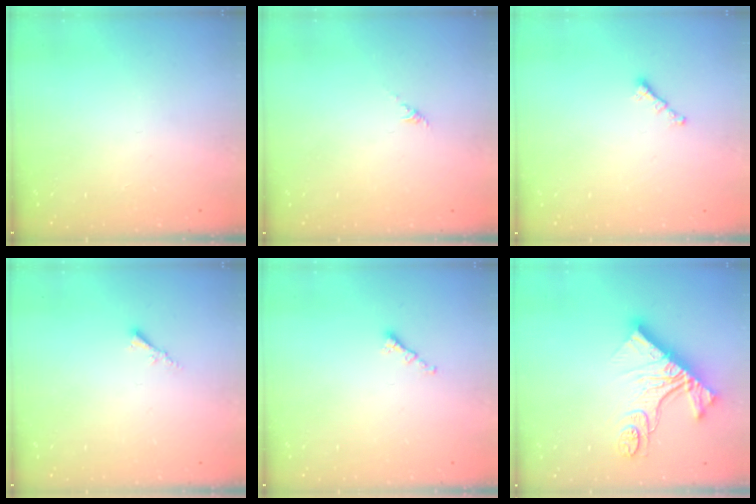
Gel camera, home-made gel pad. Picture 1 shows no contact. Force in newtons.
{"total": 0.0}
{"total": 0.8, "press": 0.7, "slide": 0.4}
{"total": 1.7, "press": 1.6, "slide": 0.4}
{"total": 1.4, "press": 1.2, "slide": 0.6}
{"total": 15.2, "press": 15.2, "slide": 1.3}